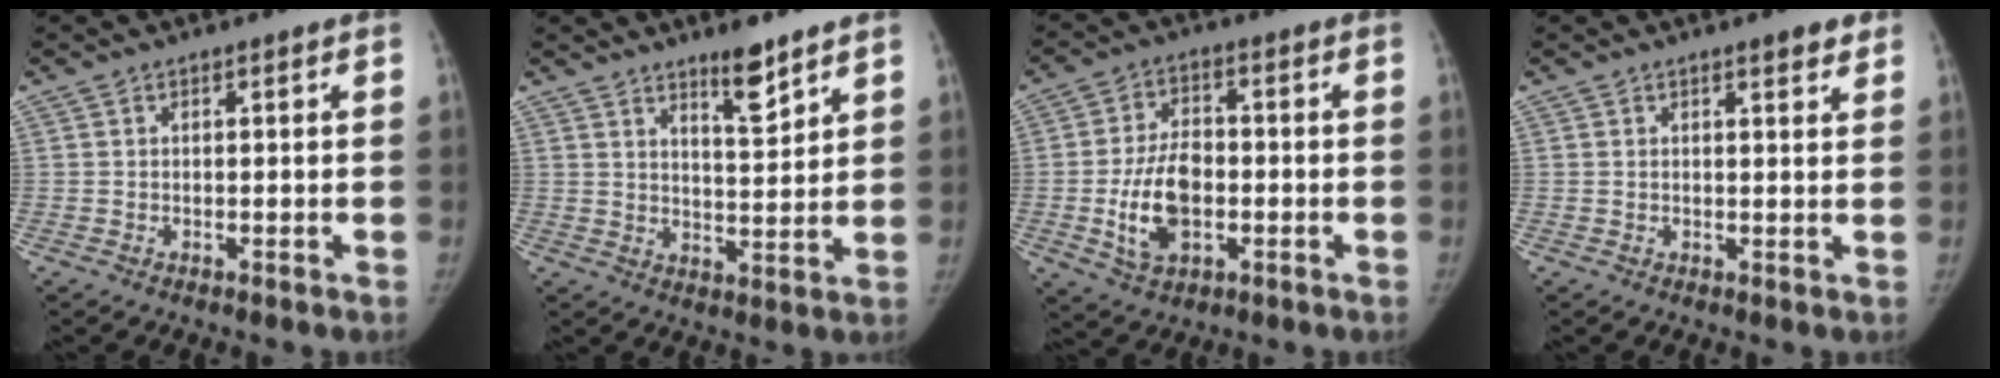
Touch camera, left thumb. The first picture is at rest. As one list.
[{"total": 6.6, "force": [5.0, 1.4, 4.1], "torque": [-0.051, -0.042, 0.079]}, {"total": 11.0, "force": [-2.3, 6.8, 8.4], "torque": [-0.138, 0.011, -0.037]}, {"total": 2.8, "force": [2.0, 0.7, 1.9], "torque": [-0.011, -0.010, 0.024]}]